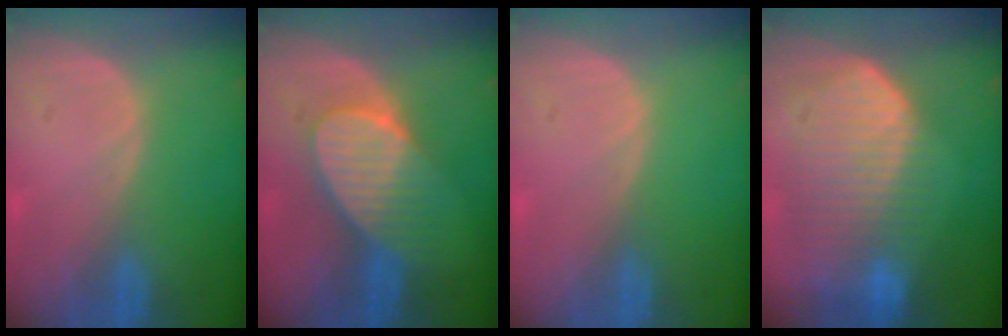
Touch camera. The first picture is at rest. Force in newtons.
{"total": 7.3, "press": 7.3, "slide": 0.7}
{"total": 0.0}
{"total": 10.5, "press": 9.2, "slide": 5.1}